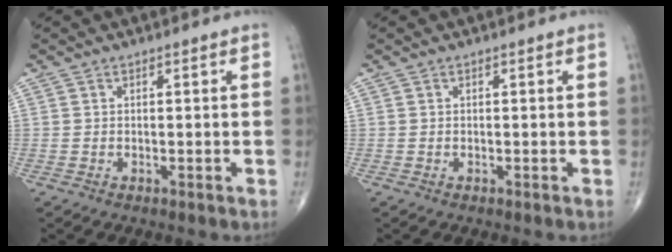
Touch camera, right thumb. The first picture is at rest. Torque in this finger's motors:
{"motor_torque": [-0.02, -0.02, 0.01, 0.02, 0.00]}